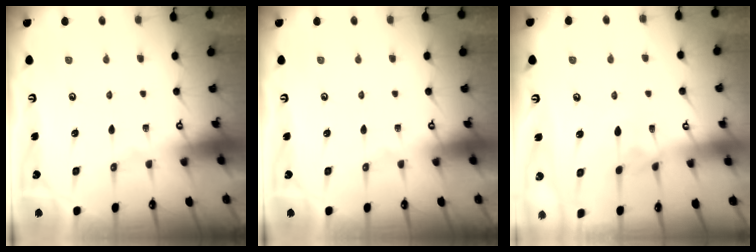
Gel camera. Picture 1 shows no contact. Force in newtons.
{"total": 0.0}
{"total": 2.4, "press": 2.3, "slide": 0.7}